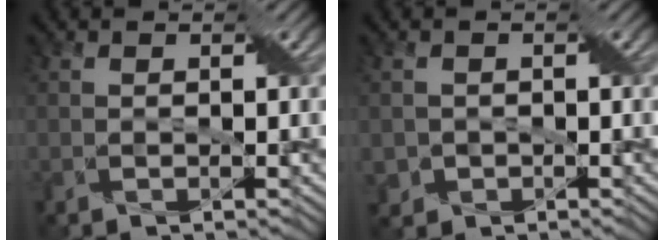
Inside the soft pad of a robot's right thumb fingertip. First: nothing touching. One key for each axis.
{"total": 2.1, "fx": -0.7, "fy": 1.9, "fz": 0.1, "tx": -0.003, "ty": -0.008, "tz": -0.015}